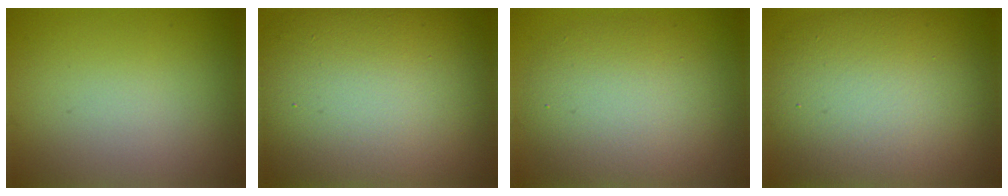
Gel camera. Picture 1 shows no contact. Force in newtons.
{"total": 17.1, "press": 17.0, "slide": 1.3}
{"total": 7.4, "press": 7.4, "slide": 0.4}
{"total": 12.5, "press": 12.4, "slide": 0.9}